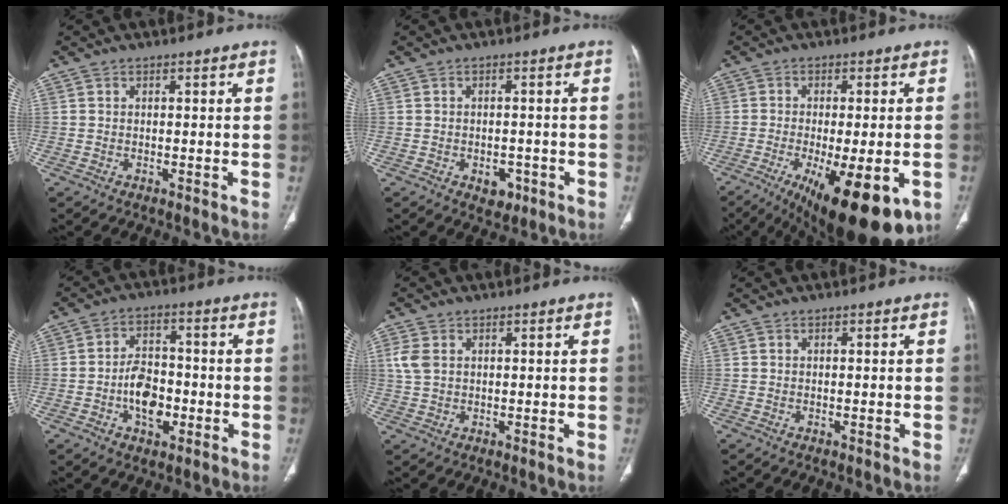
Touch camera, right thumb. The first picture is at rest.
{"total": 3.5, "force": [-1.6, 2.4, 2.0], "torque": [-0.008, 0.006, -0.016]}
{"total": 18.5, "force": [-8.0, 6.3, 15.4], "torque": [-0.197, -0.016, -0.105]}
{"total": 8.7, "force": [-2.4, 5.6, 6.2], "torque": [-0.079, 0.021, -0.042]}
{"total": 3.7, "force": [0.9, 2.8, 2.3], "torque": [-0.055, 0.005, 0.022]}
{"total": 0.0}